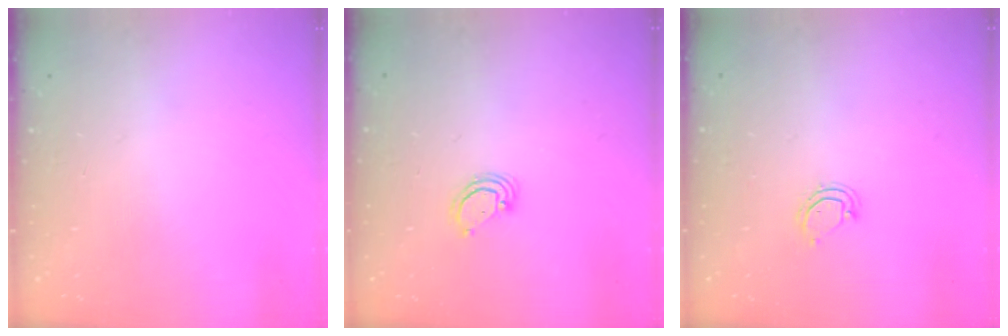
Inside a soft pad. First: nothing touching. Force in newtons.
{"total": 3.6, "press": 3.6, "slide": 0.3}
{"total": 4.7, "press": 4.6, "slide": 0.4}